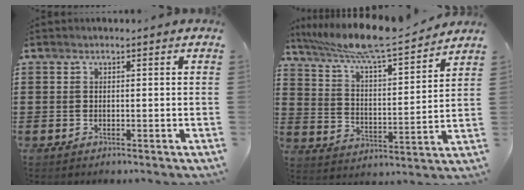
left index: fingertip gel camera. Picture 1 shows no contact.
{"total": 8.6, "force": [7.6, -0.1, 4.1], "torque": [-0.109, -0.048, 0.125]}